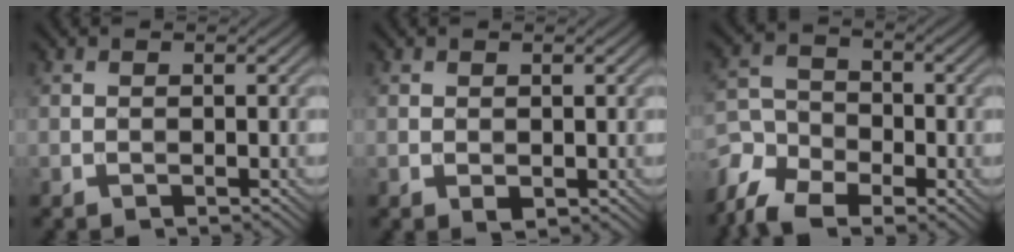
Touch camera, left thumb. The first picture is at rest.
{"total": 0.9, "force": [0.0, 0.6, 0.7], "torque": [-0.012, -0.004, 0.004]}
{"total": 8.4, "force": [-5.8, 4.5, 4.0], "torque": [-0.101, -0.016, -0.125]}